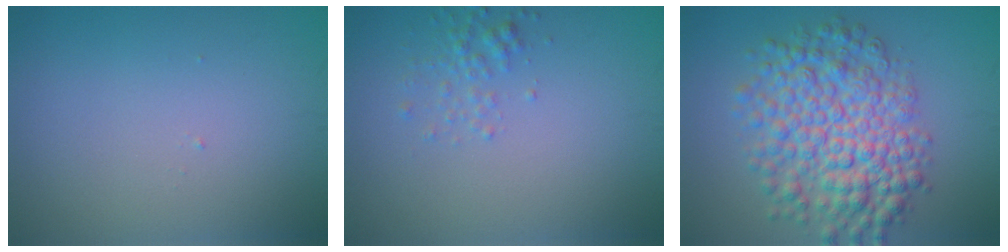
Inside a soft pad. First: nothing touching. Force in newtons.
{"total": 1.6, "press": 1.6, "slide": 0.1}
{"total": 8.1, "press": 8.1, "slide": 0.2}